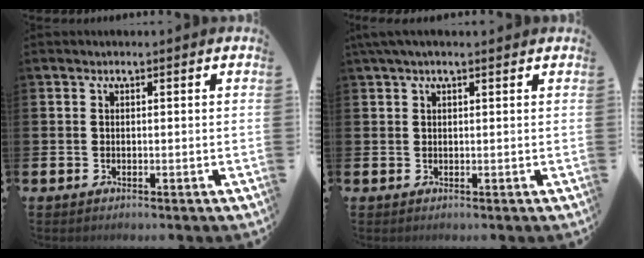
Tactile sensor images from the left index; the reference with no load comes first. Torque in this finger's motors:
{"motor_torque": [0.59, -0.66, 0.54, 0.14]}